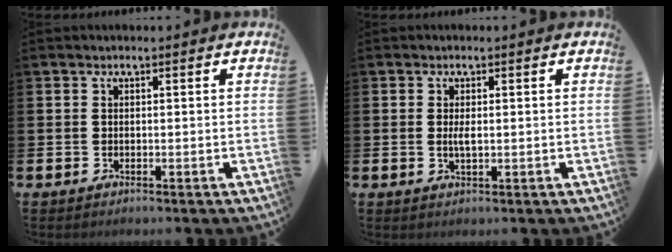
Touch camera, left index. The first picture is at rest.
{"total": 1.6, "force": [0.2, 0.5, 1.5], "torque": [-0.023, -0.002, 0.000]}